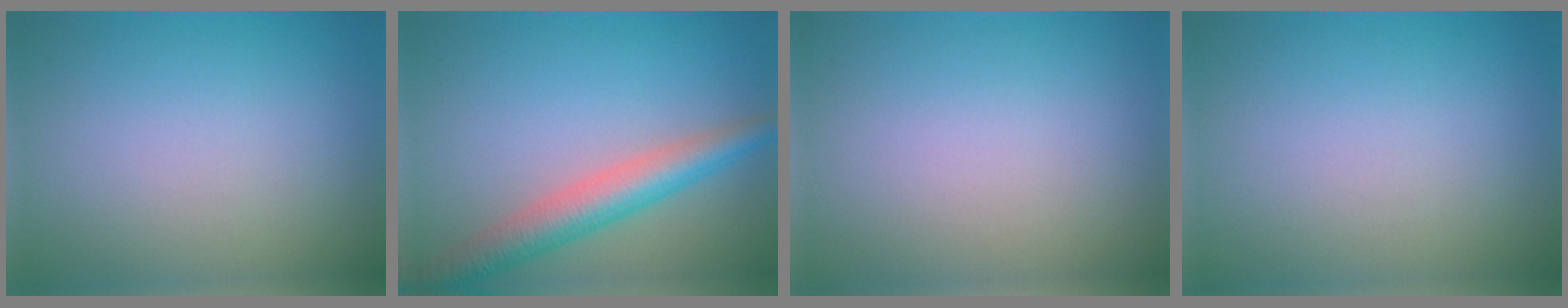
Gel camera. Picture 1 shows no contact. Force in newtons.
{"total": 4.9, "press": 4.9, "slide": 0.2}
{"total": 0.0}
{"total": 0.0}